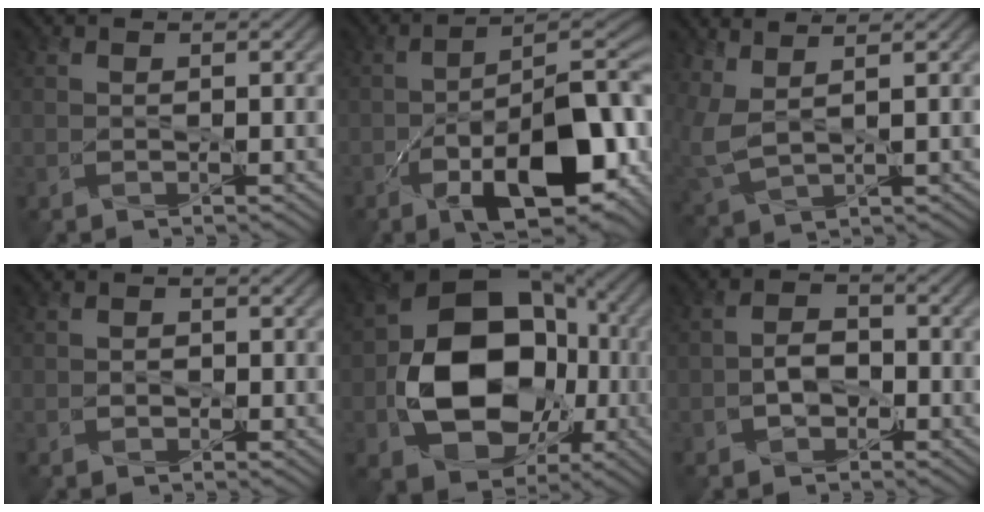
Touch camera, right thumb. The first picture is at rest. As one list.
[{"total": 16.0, "force": [-6.5, 6.7, 13.0], "torque": [-0.182, -0.020, -0.104]}, {"total": 4.8, "force": [2.8, 1.6, 3.6], "torque": [-0.107, 0.002, 0.063]}, {"total": 0.6, "force": [-0.3, 0.5, -0.2], "torque": [0.006, 0.001, -0.007]}, {"total": 15.0, "force": [-2.3, 11.3, 9.5], "torque": [-0.158, -0.011, -0.045]}, {"total": 2.9, "force": [-1.2, 2.1, 1.5], "torque": [-0.029, 0.008, -0.029]}]